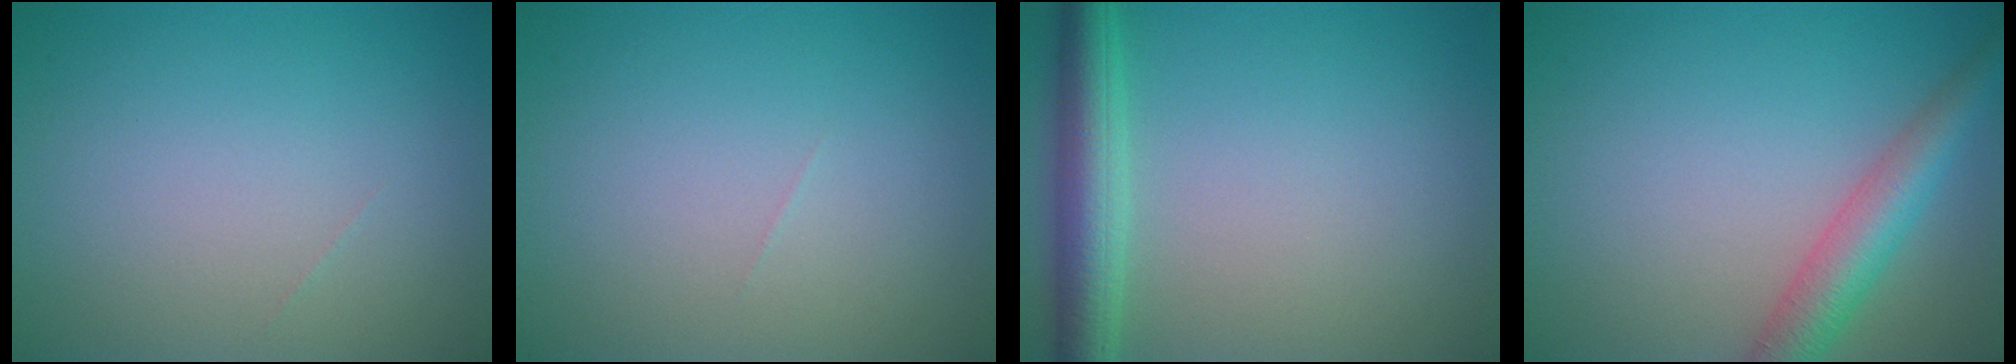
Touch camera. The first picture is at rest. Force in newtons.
{"total": 0.0}
{"total": 4.4, "press": 4.4, "slide": 0.1}
{"total": 4.4, "press": 4.4, "slide": 0.1}